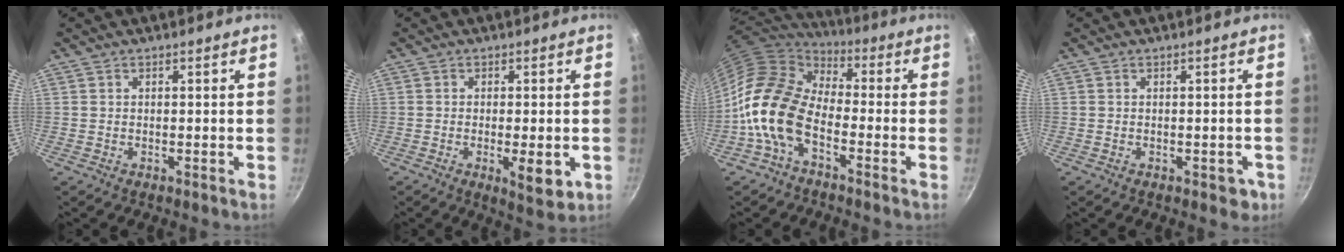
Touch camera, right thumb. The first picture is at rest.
{"total": 6.3, "force": [-1.6, 2.1, 5.7], "torque": [-0.079, -0.005, -0.018]}
{"total": 14.7, "force": [-5.2, 9.0, 10.4], "torque": [-0.175, 0.045, -0.126]}
{"total": 5.4, "force": [-2.3, 3.1, 3.7], "torque": [-0.008, 0.022, -0.019]}